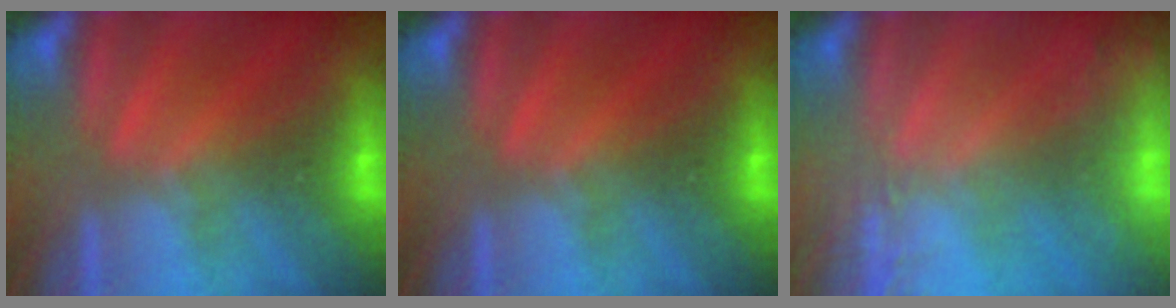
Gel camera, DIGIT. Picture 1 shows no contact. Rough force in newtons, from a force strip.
{"total": 0.0}
{"total": 2.4}